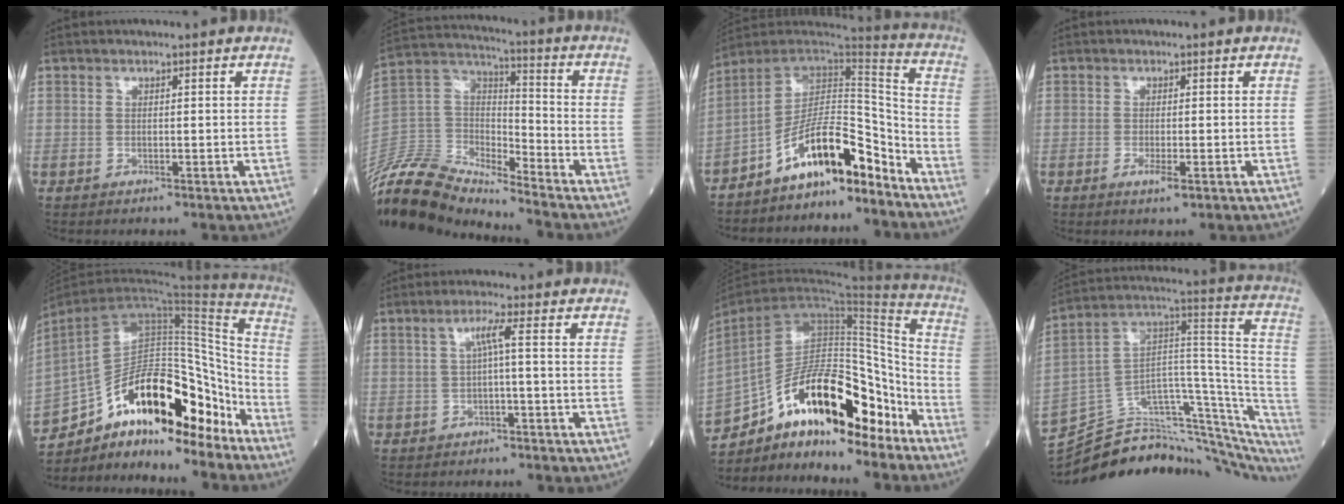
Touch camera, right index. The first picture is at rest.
{"total": 15.9, "force": [-15.2, 2.2, 4.1], "torque": [-0.087, 0.045, -0.293]}
{"total": 12.5, "force": [-9.1, 3.2, 8.0], "torque": [-0.123, 0.044, -0.157]}
{"total": 1.8, "force": [-0.7, 0.1, 1.7], "torque": [-0.030, -0.005, -0.011]}
{"total": 24.2, "force": [-16.7, 8.1, 15.6], "torque": [-0.274, 0.023, -0.268]}
{"total": 2.7, "force": [0.1, -0.6, 2.7], "torque": [-0.051, 0.006, 0.003]}
{"total": 23.6, "force": [-16.5, 7.5, 15.1], "torque": [-0.281, 0.016, -0.273]}
{"total": 31.2, "force": [-26.7, 7.9, 14.0], "torque": [-0.136, 0.044, -0.368]}